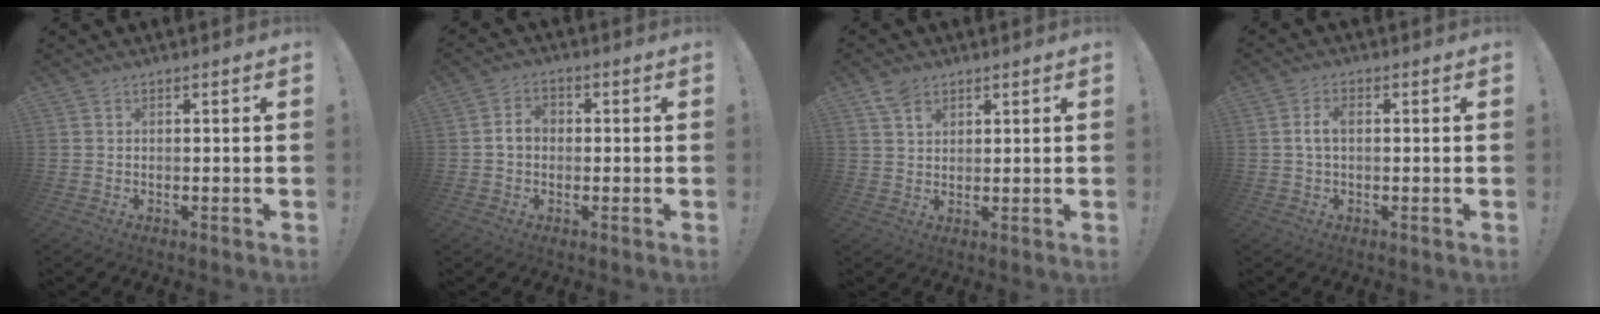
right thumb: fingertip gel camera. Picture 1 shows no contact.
{"total": 4.4, "force": [-0.2, 3.4, 2.7], "torque": [-0.048, 0.012, -0.005]}
{"total": 4.4, "force": [2.8, 2.9, 1.8], "torque": [-0.025, -0.011, 0.052]}
{"total": 3.5, "force": [0.2, 2.0, 2.9], "torque": [-0.051, 0.008, 0.003]}